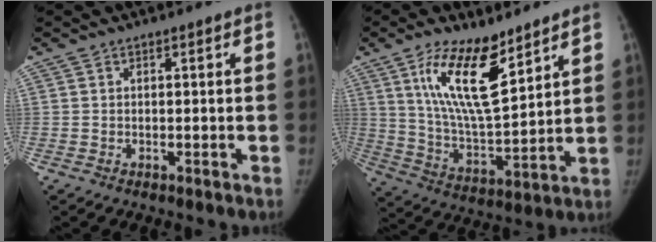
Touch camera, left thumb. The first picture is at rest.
{"total": 16.0, "force": [9.2, 5.4, 11.9], "torque": [-0.191, -0.058, 0.180]}